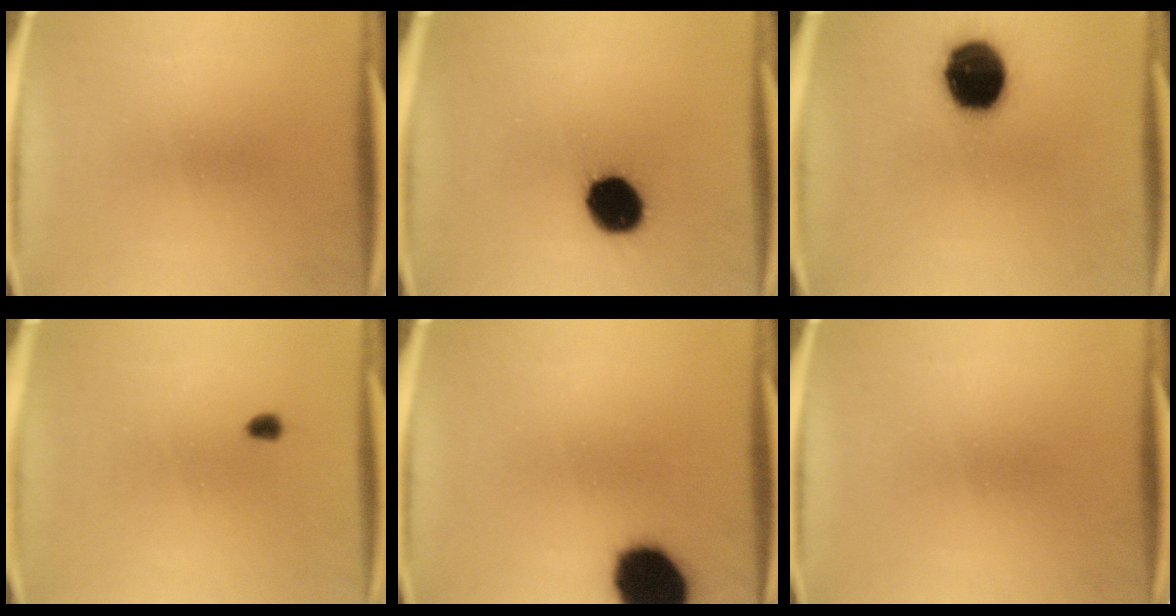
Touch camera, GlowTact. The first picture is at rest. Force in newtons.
{"total": 13.0}
{"total": 17.0}
{"total": 1.7}
{"total": 17.2}
{"total": 0.0}